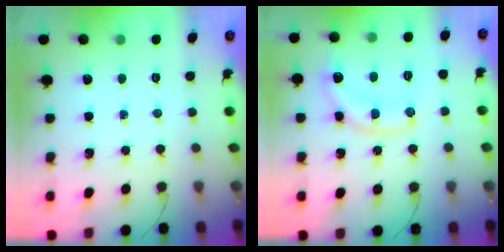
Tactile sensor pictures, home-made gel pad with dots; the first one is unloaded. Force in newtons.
{"total": 11.1, "press": 11.1, "slide": 1.1}